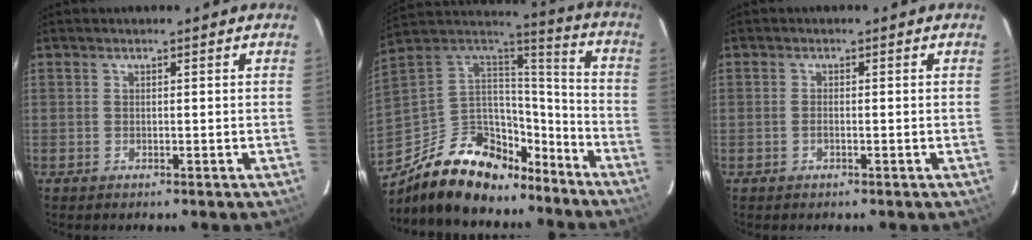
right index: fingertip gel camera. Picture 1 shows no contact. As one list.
[{"total": 23.3, "force": [-16.0, 12.5, 11.6], "torque": [-0.243, 0.033, -0.245]}, {"total": 0.9, "force": [-0.3, 0.4, 0.7], "torque": [-0.015, 0.001, -0.007]}]